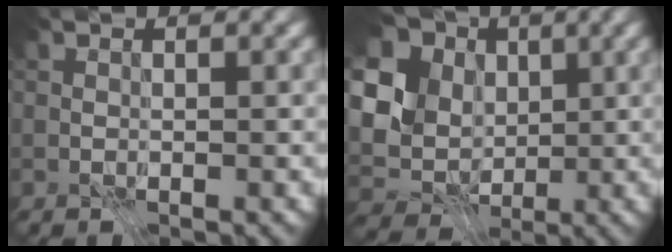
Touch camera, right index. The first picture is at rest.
{"total": 13.9, "force": [2.5, 11.7, 7.1], "torque": [-0.173, 0.016, 0.032]}